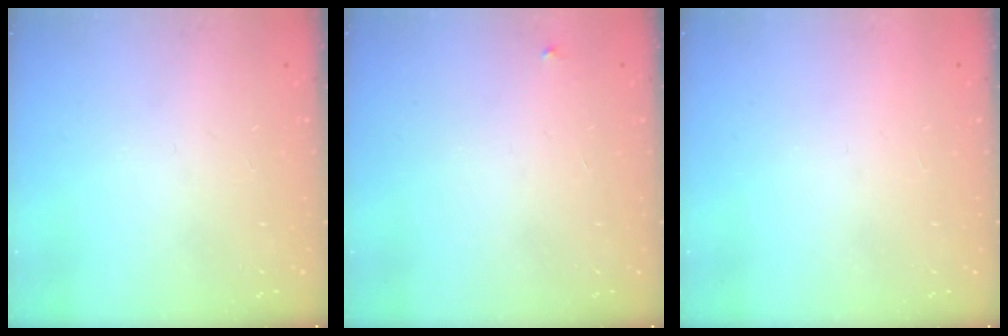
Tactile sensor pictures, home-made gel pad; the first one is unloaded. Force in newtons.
{"total": 2.1, "press": 2.1, "slide": 0.1}
{"total": 1.5, "press": 1.5, "slide": 0.1}